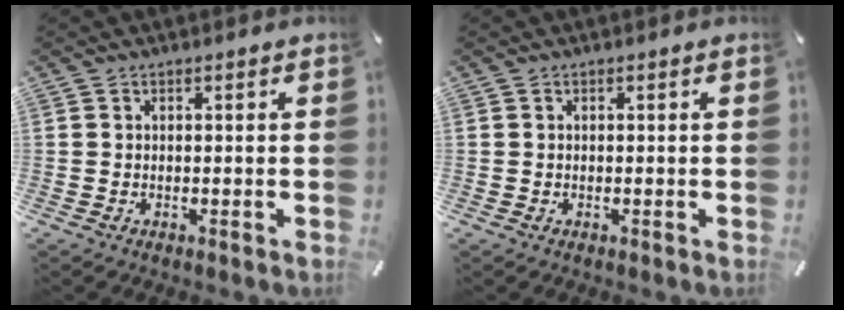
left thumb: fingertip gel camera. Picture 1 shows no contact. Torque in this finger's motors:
{"motor_torque": [-0.13, 0.02, -0.08, -0.03, 0.00]}